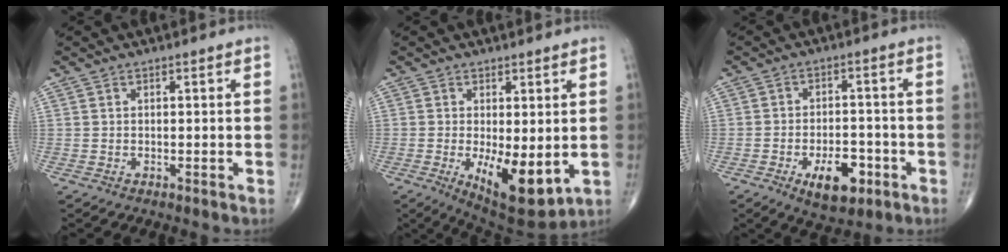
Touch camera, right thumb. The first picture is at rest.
{"total": 11.1, "force": [-1.9, 4.4, 10.0], "torque": [-0.146, -0.029, -0.015]}
{"total": 9.0, "force": [-3.9, 4.6, 6.7], "torque": [-0.088, 0.016, -0.054]}